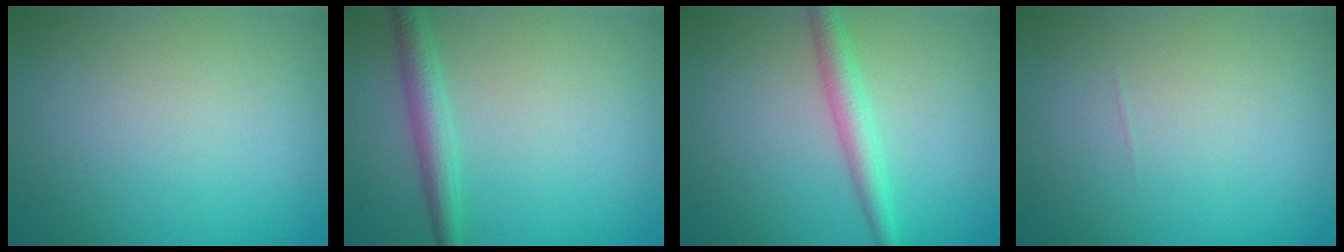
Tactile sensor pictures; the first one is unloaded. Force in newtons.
{"total": 2.4, "press": 2.4, "slide": 0.1}
{"total": 2.6, "press": 2.6, "slide": 0.1}
{"total": 0.0}